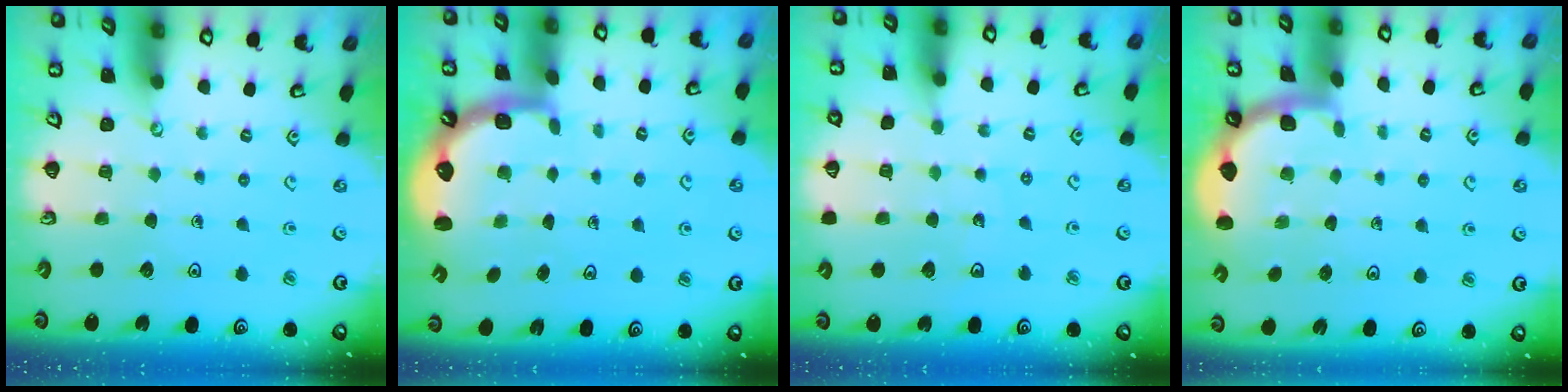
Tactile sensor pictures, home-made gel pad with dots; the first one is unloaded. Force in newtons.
{"total": 2.8, "press": 2.5, "slide": 1.2}
{"total": 4.0, "press": 3.5, "slide": 1.8}
{"total": 1.7, "press": 1.7, "slide": 0.0}